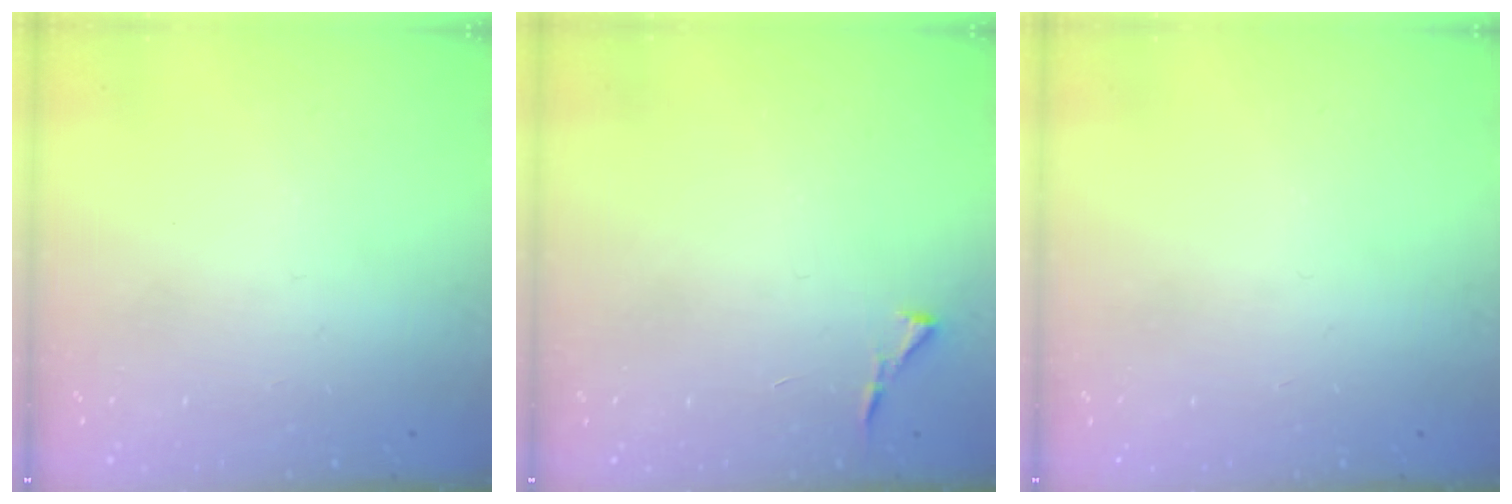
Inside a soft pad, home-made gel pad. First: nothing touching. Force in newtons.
{"total": 3.5, "press": 3.4, "slide": 0.5}
{"total": 0.0}